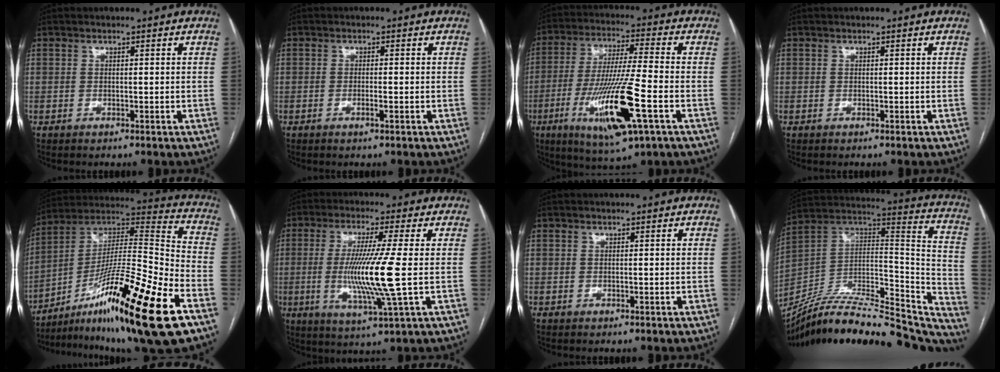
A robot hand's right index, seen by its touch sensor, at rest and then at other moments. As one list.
[{"total": 1.5, "force": [-0.6, 0.0, 1.3], "torque": [-0.026, -0.002, -0.012]}, {"total": 16.6, "force": [-5.8, 1.1, 15.5], "torque": [-0.304, -0.028, -0.101]}, {"total": 0.0}, {"total": 24.9, "force": [-13.3, 0.4, 21.0], "torque": [-0.330, -0.015, -0.225]}, {"total": 11.6, "force": [-0.9, -1.2, 11.5], "torque": [-0.233, -0.024, -0.019]}, {"total": 0.0}, {"total": 37.2, "force": [-32.4, 9.4, 15.8], "torque": [-0.201, -0.007, -0.469]}]